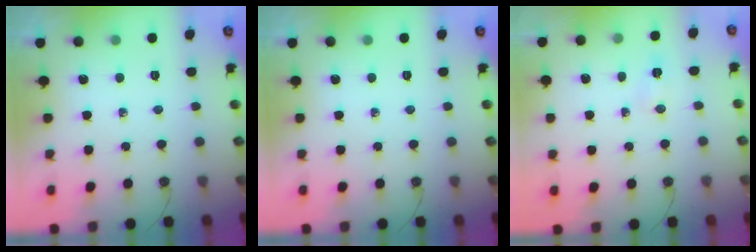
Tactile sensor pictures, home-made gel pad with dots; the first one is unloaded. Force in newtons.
{"total": 0.0}
{"total": 2.3, "press": 2.3, "slide": 0.3}